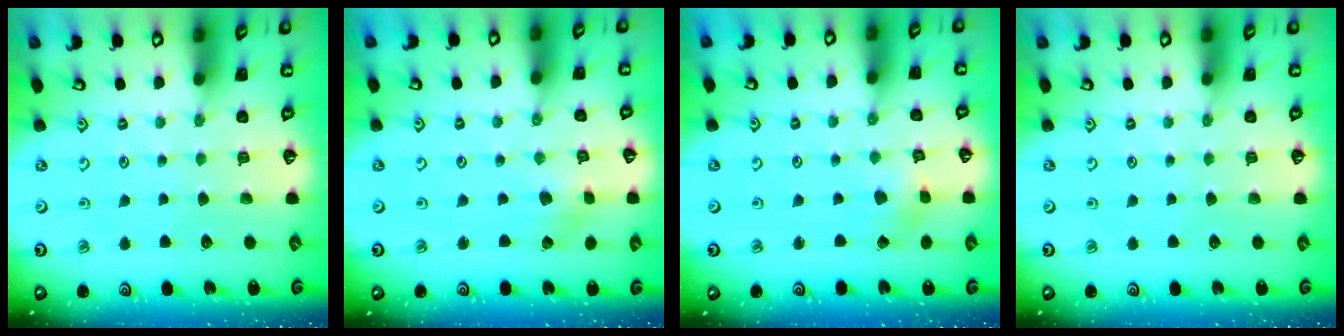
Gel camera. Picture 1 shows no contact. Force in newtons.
{"total": 2.3, "press": 2.3, "slide": 0.5}
{"total": 2.0, "press": 2.0, "slide": 0.3}
{"total": 0.0}